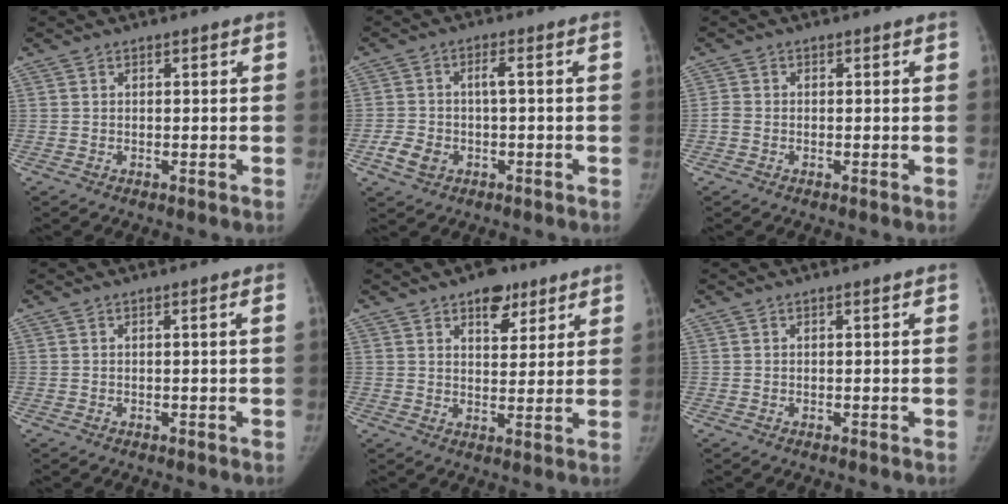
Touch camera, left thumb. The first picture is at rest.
{"total": 5.3, "force": [-1.6, 2.9, 4.1], "torque": [-0.084, 0.019, -0.023]}
{"total": 1.5, "force": [-0.6, 1.1, 0.8], "torque": [-0.014, 0.002, -0.018]}
{"total": 0.8, "force": [0.0, -0.3, 0.7], "torque": [-0.011, -0.001, 0.000]}
{"total": 7.6, "force": [4.7, 4.3, 4.2], "torque": [-0.025, -0.021, 0.066]}
{"total": 0.0}